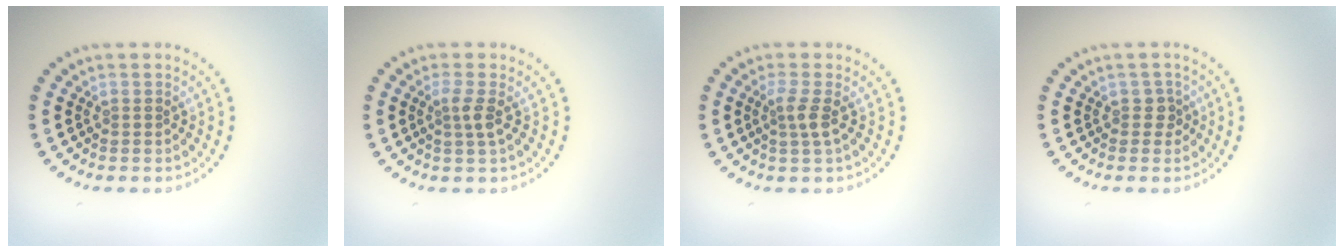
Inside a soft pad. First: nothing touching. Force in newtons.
{"total": 1.7, "press": 1.3, "slide": 1.1}
{"total": 1.9, "press": 1.4, "slide": 1.3}
{"total": 1.1, "press": 0.9, "slide": 0.6}